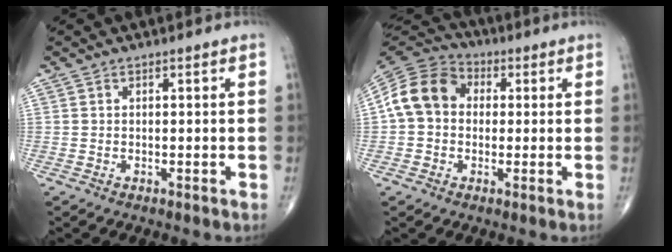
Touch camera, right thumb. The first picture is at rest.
{"total": 11.3, "force": [0.8, 9.2, 6.5], "torque": [-0.112, 0.033, 0.000]}